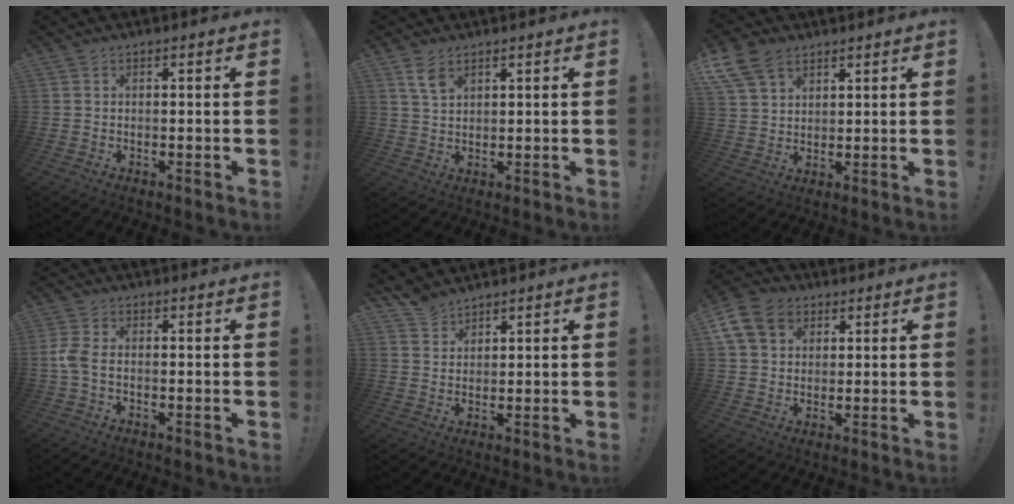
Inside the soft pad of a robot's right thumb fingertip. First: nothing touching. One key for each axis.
{"total": 5.3, "fx": 3.2, "fy": 2.8, "fz": 3.1, "tx": -0.044, "ty": -0.018, "tz": 0.059}
{"total": 10.1, "fx": 6.4, "fy": 6.4, "fz": 4.5, "tx": -0.095, "ty": -0.027, "tz": 0.129}
{"total": 4.2, "fx": -0.7, "fy": 1.9, "fz": 3.6, "tx": -0.083, "ty": -0.003, "tz": -0.014}
{"total": 4.7, "fx": 4.2, "fy": 2.0, "fz": 0.8, "tx": -0.015, "ty": -0.025, "tz": 0.081}
{"total": 12.4, "fx": 5.1, "fy": 9.5, "fz": 6.2, "tx": -0.104, "ty": -0.016, "tz": 0.104}